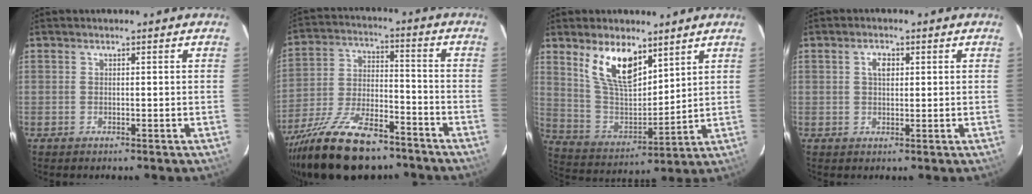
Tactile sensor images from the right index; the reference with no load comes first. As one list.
[{"total": 20.5, "force": [-15.2, 8.0, 11.3], "torque": [-0.228, -0.022, -0.250]}, {"total": 13.4, "force": [8.0, 5.9, 9.0], "torque": [-0.171, 0.000, 0.164]}, {"total": 2.5, "force": [0.7, 1.5, 1.9], "torque": [-0.032, 0.008, 0.013]}]